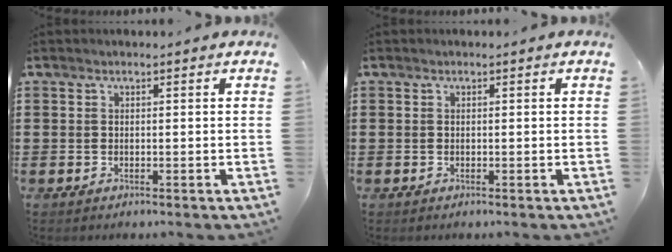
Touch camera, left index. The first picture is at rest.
{"total": 0.0}